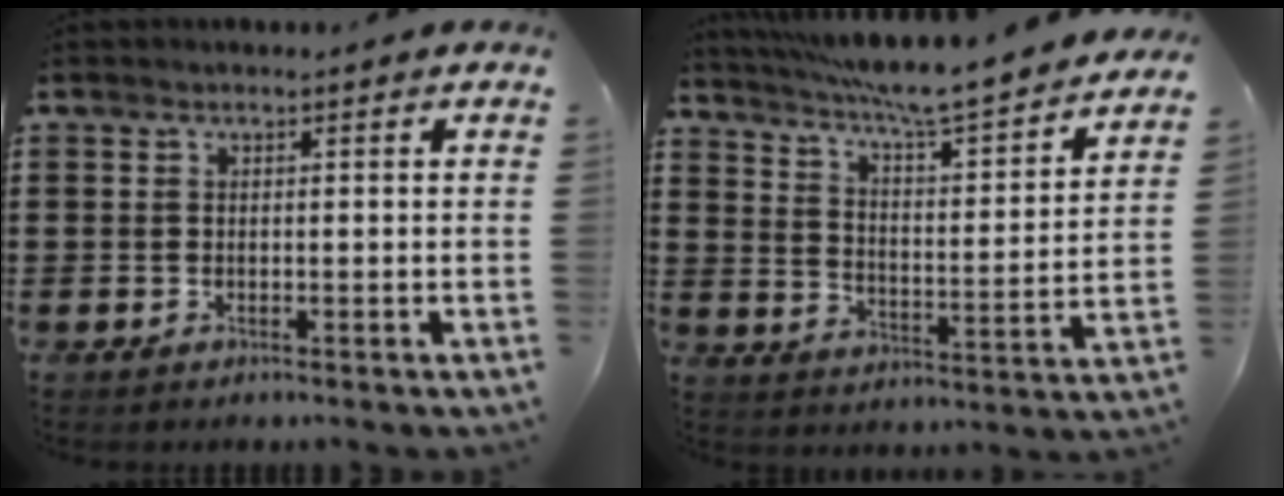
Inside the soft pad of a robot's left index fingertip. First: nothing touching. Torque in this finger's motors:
{"motor_torque": [1.06, -1.08, 0.59, 0.17]}